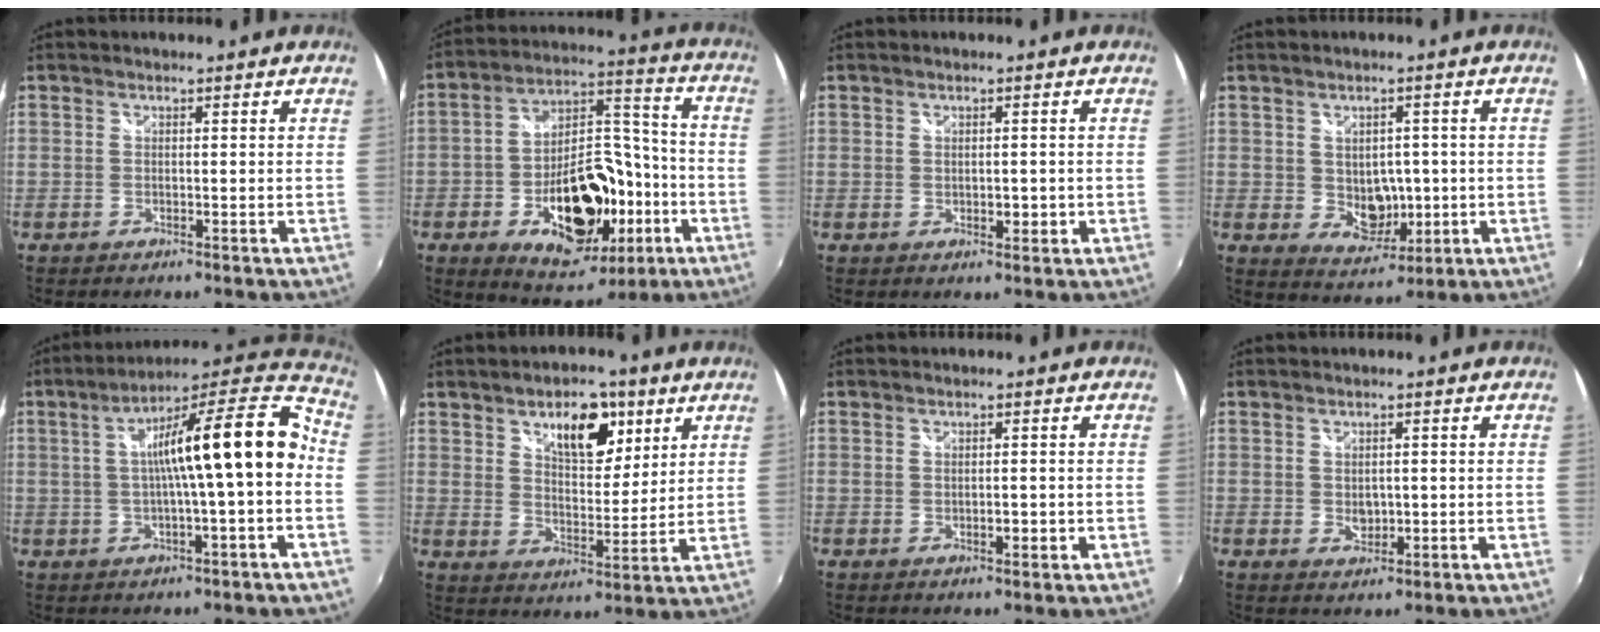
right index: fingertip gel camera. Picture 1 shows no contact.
{"total": 21.4, "force": [-7.9, 12.0, 15.9], "torque": [-0.277, 0.032, -0.099]}
{"total": 2.0, "force": [-0.2, 1.1, 1.6], "torque": [-0.021, -0.002, -0.002]}
{"total": 6.7, "force": [-0.2, 5.5, 3.8], "torque": [-0.067, -0.005, 0.012]}
{"total": 18.6, "force": [-0.1, 2.7, 18.4], "torque": [-0.269, 0.033, 0.001]}
{"total": 11.3, "force": [6.1, 5.6, 7.7], "torque": [-0.106, 0.005, 0.098]}
{"total": 1.7, "force": [-0.4, 0.8, 1.5], "torque": [-0.021, -0.002, -0.004]}
{"total": 2.5, "force": [-0.1, 2.0, 1.5], "torque": [-0.022, -0.002, 0.001]}